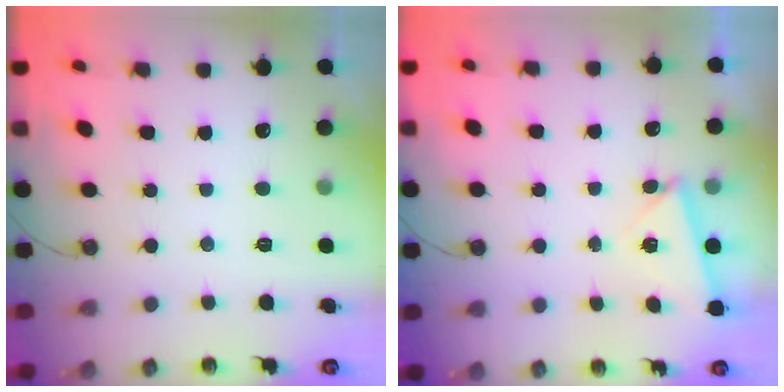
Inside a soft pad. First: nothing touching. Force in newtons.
{"total": 2.7, "press": 2.0, "slide": 1.7}